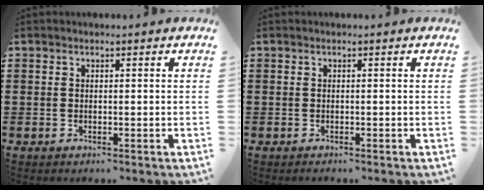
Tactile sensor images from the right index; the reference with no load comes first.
{"total": 0.0}